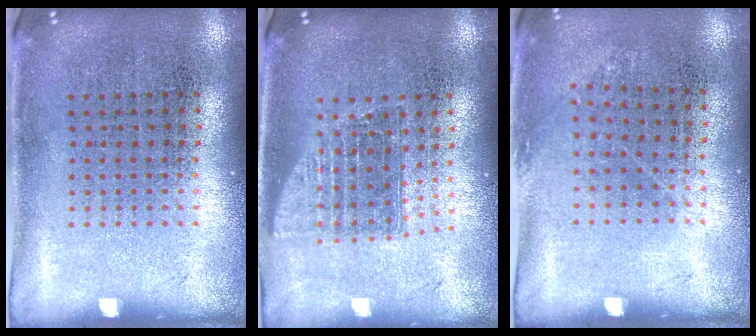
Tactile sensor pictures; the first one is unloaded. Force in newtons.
{"total": 1.4, "press": 1.2, "slide": 0.8}
{"total": 0.7, "press": 0.5, "slide": 0.4}